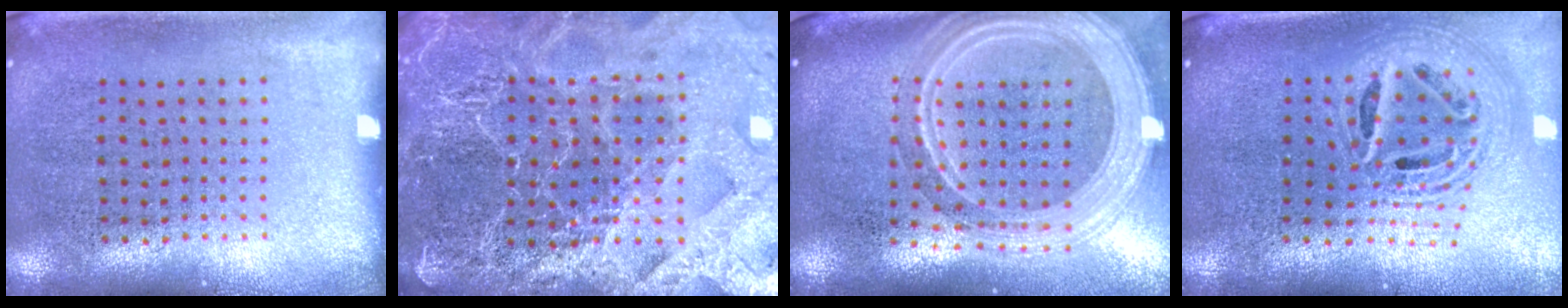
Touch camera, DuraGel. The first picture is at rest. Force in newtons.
{"total": 4.9, "press": 4.5, "slide": 1.9}
{"total": 2.9, "press": 2.4, "slide": 1.6}
{"total": 2.3, "press": 1.8, "slide": 1.5}